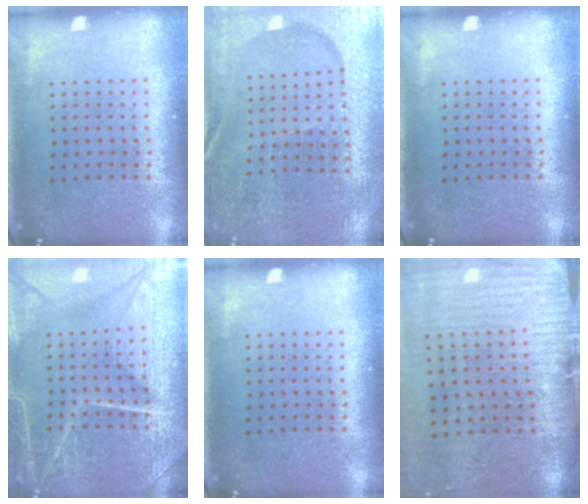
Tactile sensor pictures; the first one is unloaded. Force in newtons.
{"total": 3.4, "press": 3.4, "slide": 0.5}
{"total": 0.0}
{"total": 7.3, "press": 7.2, "slide": 0.9}
{"total": 0.0}
{"total": 3.7, "press": 3.2, "slide": 1.9}